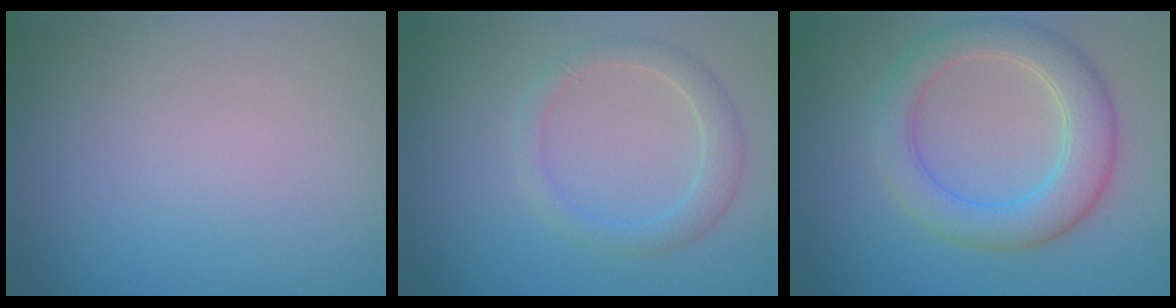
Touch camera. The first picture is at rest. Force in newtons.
{"total": 2.3, "press": 2.3, "slide": 0.0}
{"total": 5.0, "press": 5.0, "slide": 0.1}